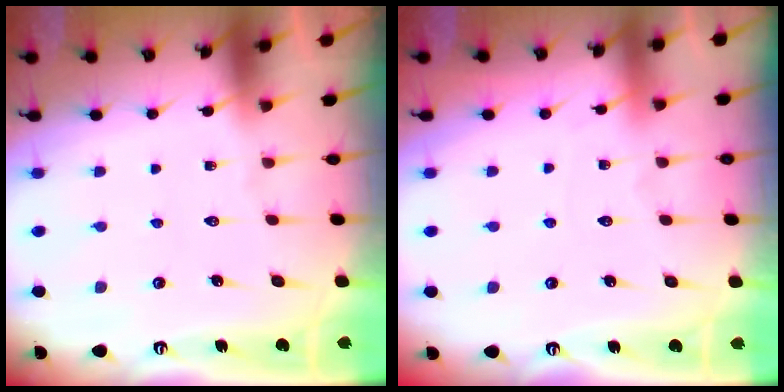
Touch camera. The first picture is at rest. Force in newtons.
{"total": 2.9, "press": 2.9, "slide": 0.4}